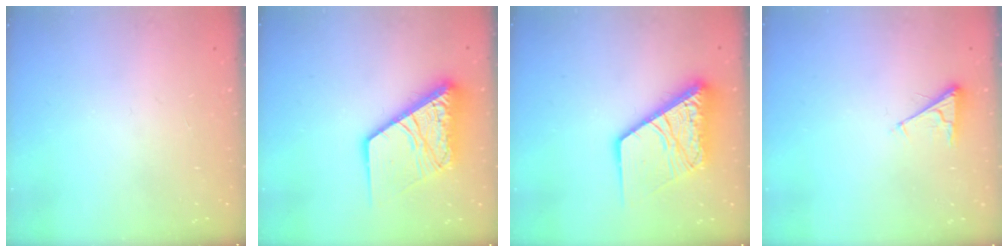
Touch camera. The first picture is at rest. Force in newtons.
{"total": 18.1, "press": 17.9, "slide": 2.1}
{"total": 18.1, "press": 17.9, "slide": 2.1}
{"total": 2.8, "press": 2.8, "slide": 0.4}